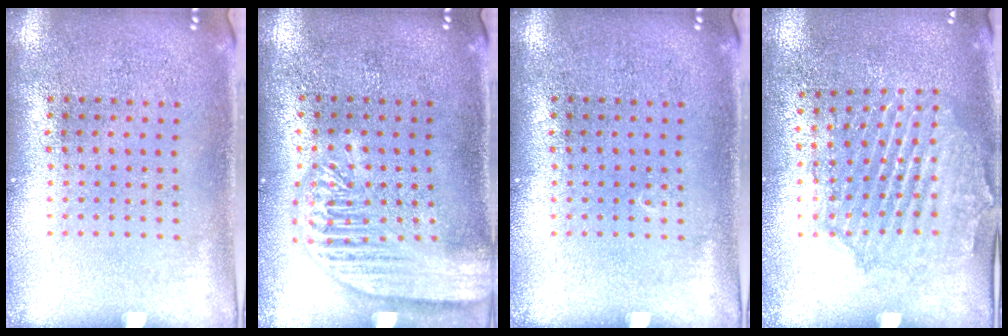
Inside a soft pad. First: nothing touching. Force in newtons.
{"total": 3.5, "press": 3.4, "slide": 0.5}
{"total": 0.0}
{"total": 1.6, "press": 1.6, "slide": 0.3}